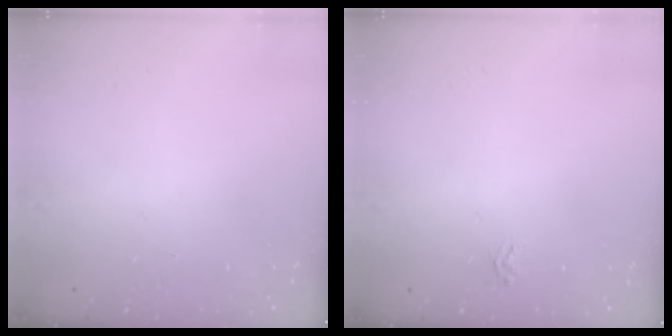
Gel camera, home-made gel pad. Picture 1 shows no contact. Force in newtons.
{"total": 1.9, "press": 1.9, "slide": 0.2}